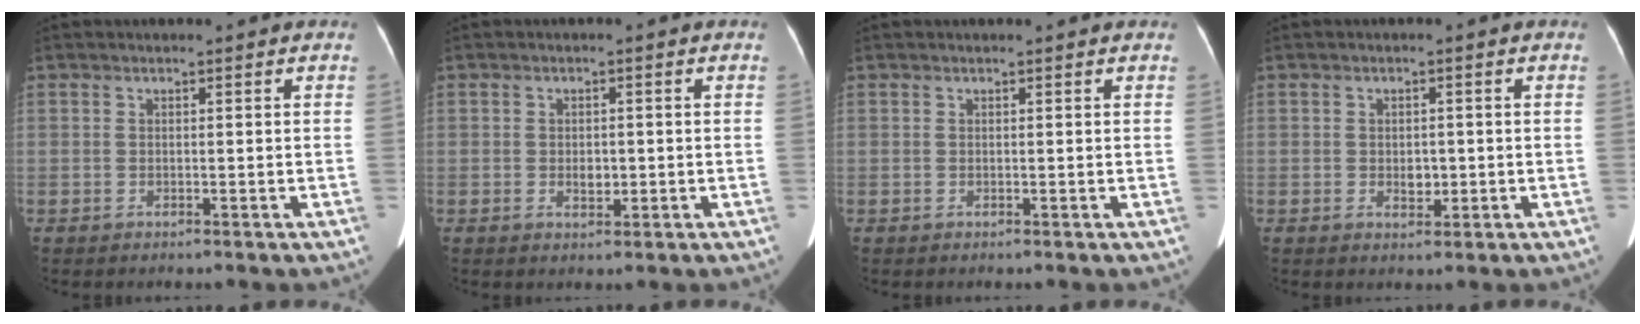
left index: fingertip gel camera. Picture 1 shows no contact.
{"total": 2.0, "force": [-0.3, 1.3, 1.5], "torque": [-0.026, -0.001, -0.002]}
{"total": 0.9, "force": [0.9, 0.0, 0.2], "torque": [-0.008, 0.005, 0.011]}
{"total": 2.1, "force": [-0.3, 1.5, 1.5], "torque": [-0.025, -0.001, -0.001]}